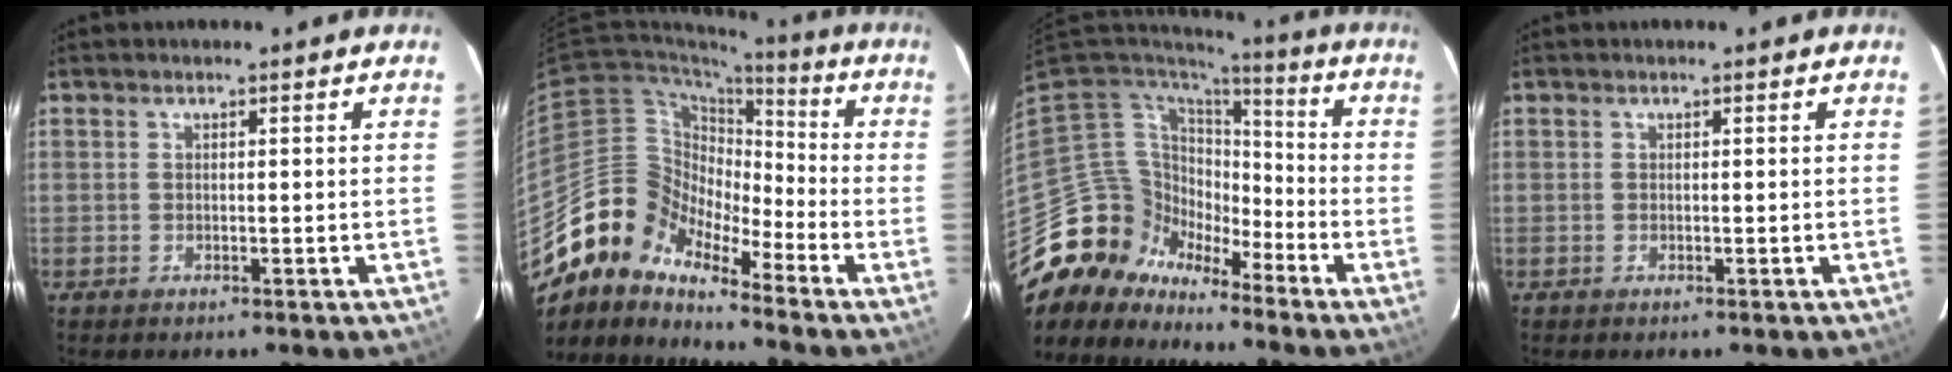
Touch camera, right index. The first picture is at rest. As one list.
[{"total": 11.6, "force": [-9.6, 5.7, 3.1], "torque": [-0.048, 0.025, -0.203]}, {"total": 11.7, "force": [-9.0, 7.4, -0.1], "torque": [-0.021, 0.037, -0.175]}, {"total": 0.0}]